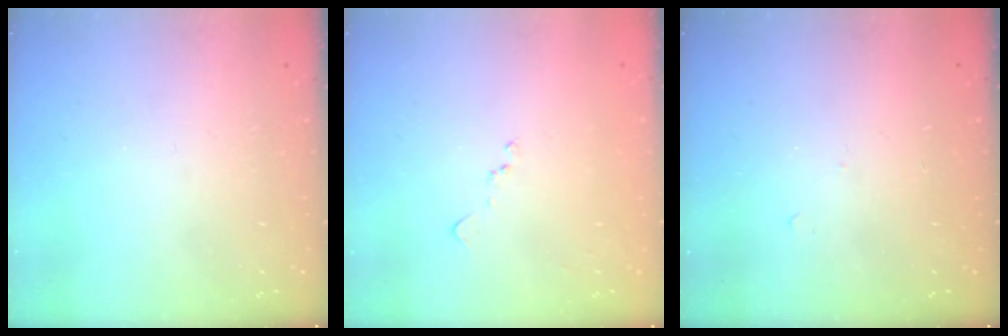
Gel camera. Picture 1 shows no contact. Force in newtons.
{"total": 7.9, "press": 7.9, "slide": 0.8}
{"total": 4.6, "press": 4.6, "slide": 0.6}